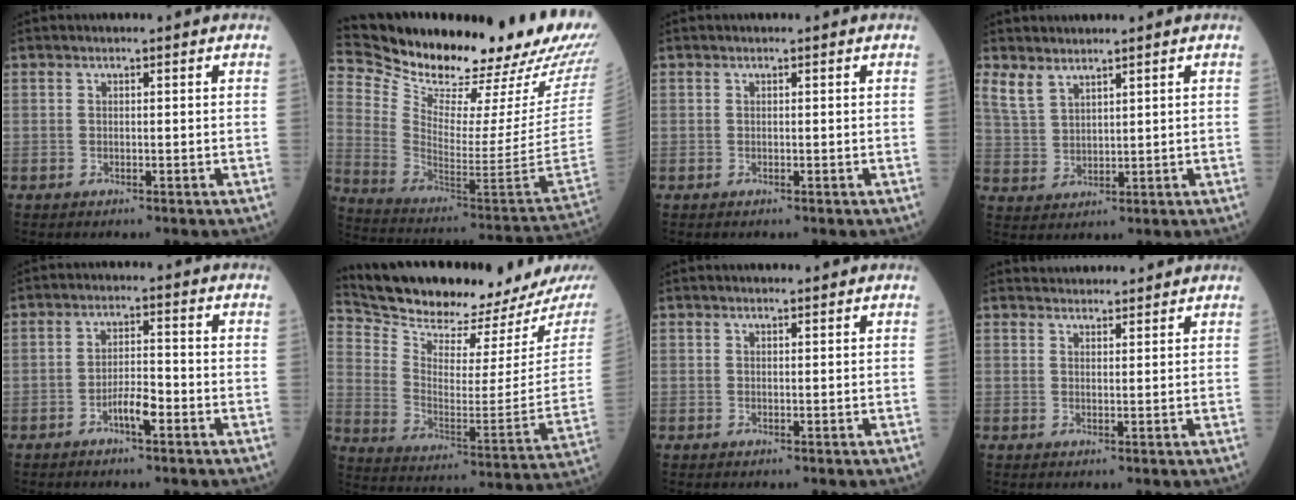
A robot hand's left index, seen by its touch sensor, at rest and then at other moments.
{"total": 33.0, "force": [27.4, 4.7, 17.7], "torque": [-0.301, -0.094, 0.378]}
{"total": 0.0}
{"total": 3.7, "force": [3.1, 1.6, 1.4], "torque": [-0.042, -0.001, 0.074]}
{"total": 3.9, "force": [-2.5, 0.7, 2.9], "torque": [-0.055, -0.002, -0.048]}
{"total": 20.5, "force": [19.4, 1.0, 6.6], "torque": [-0.130, -0.088, 0.292]}
{"total": 1.7, "force": [1.6, 0.0, 0.7], "torque": [-0.007, 0.007, 0.019]}
{"total": 5.5, "force": [5.4, 0.8, 0.8], "torque": [-0.011, 0.024, 0.068]}